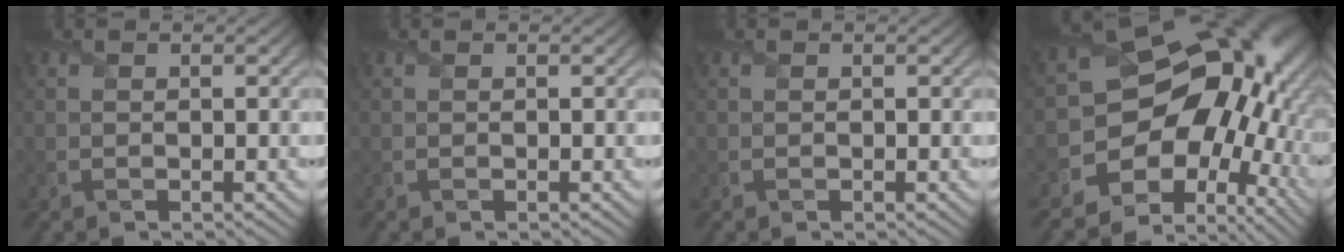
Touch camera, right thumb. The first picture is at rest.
{"total": 0.0}
{"total": 0.0}
{"total": 17.3, "force": [-1.9, 13.5, 10.7], "torque": [-0.142, -0.036, -0.014]}